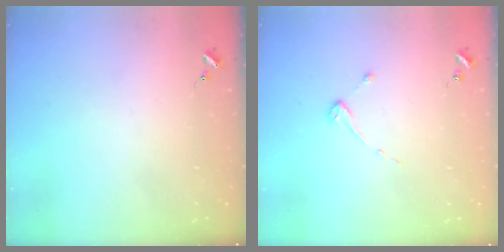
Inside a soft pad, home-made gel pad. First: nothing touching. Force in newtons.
{"total": 2.6, "press": 2.5, "slide": 0.4}